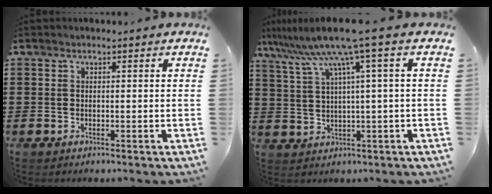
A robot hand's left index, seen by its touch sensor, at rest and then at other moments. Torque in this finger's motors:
{"motor_torque": [1.30, -0.84, 0.46, 0.21]}